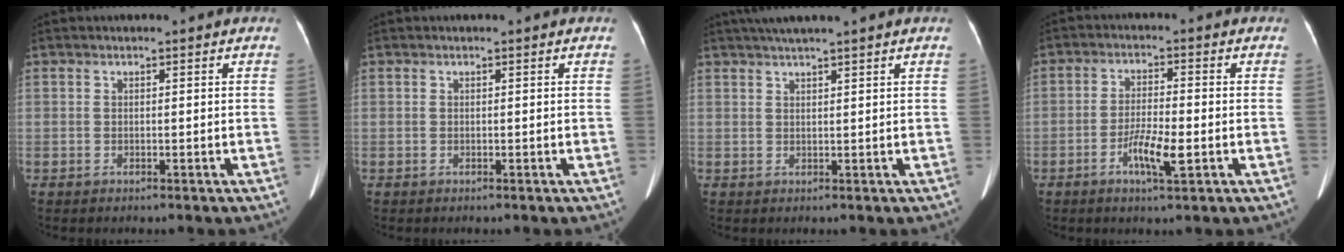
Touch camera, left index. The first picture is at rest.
{"total": 0.0}
{"total": 4.7, "force": [3.8, -0.8, 2.7], "torque": [-0.043, 0.026, 0.067]}
{"total": 5.5, "force": [-2.1, 0.8, 5.0], "torque": [-0.096, -0.004, -0.037]}